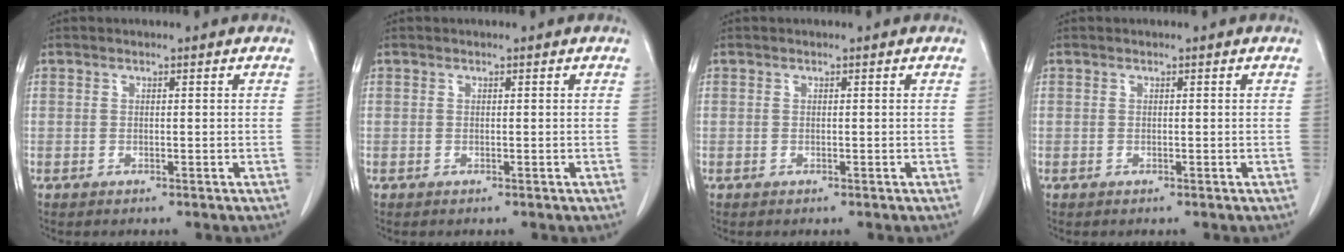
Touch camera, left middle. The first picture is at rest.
{"total": 0.0}
{"total": 0.0}
{"total": 0.0}